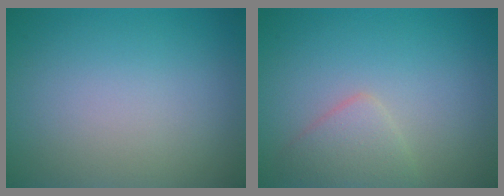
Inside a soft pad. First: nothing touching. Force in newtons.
{"total": 2.3, "press": 2.3, "slide": 0.1}